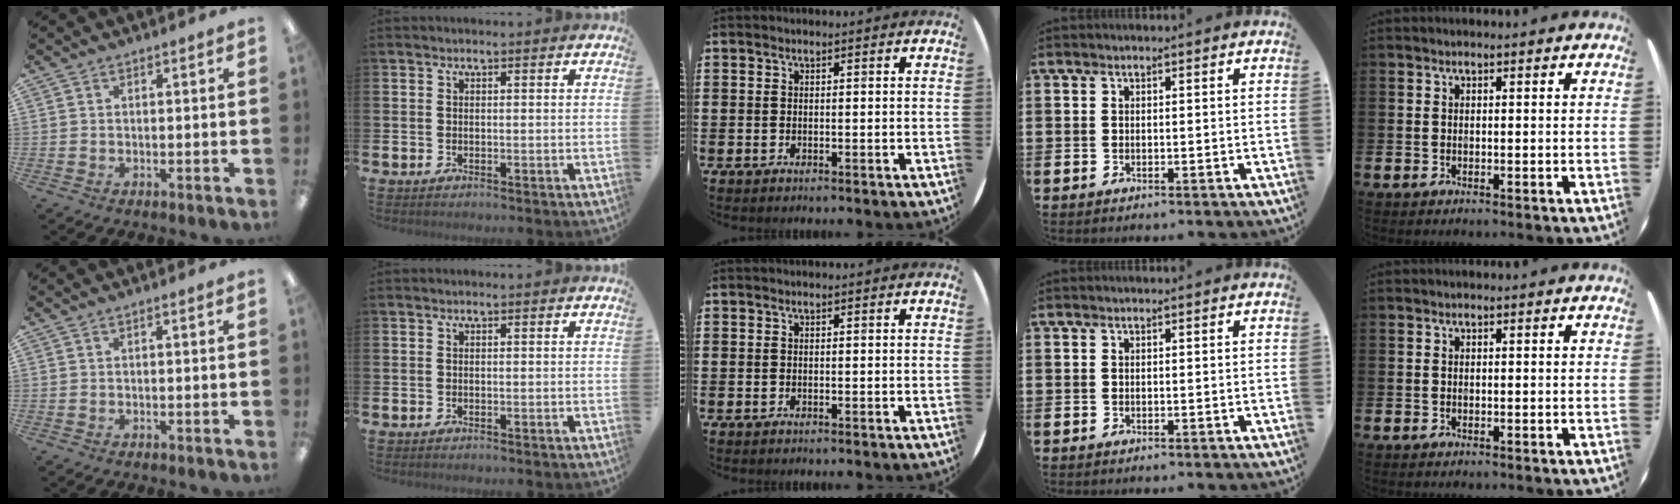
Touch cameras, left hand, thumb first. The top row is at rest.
{}